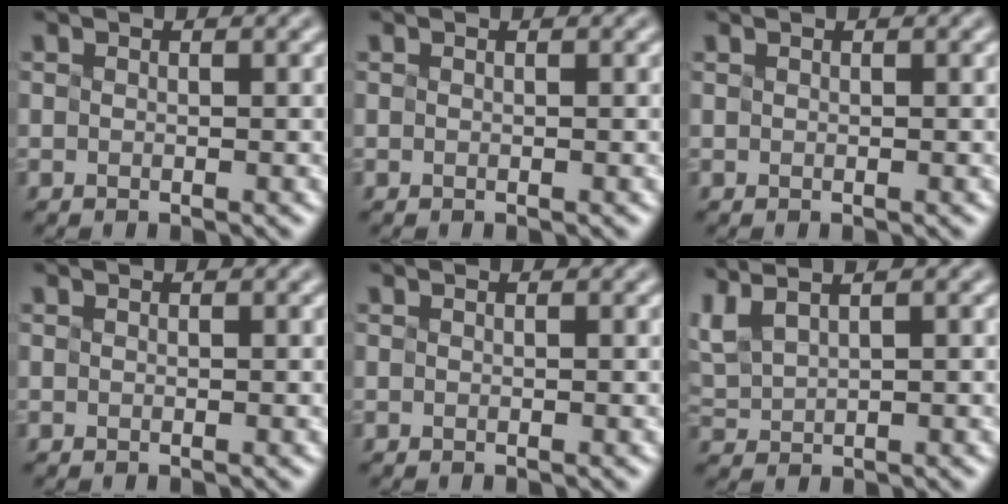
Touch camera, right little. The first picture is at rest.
{"total": 0.0}
{"total": 0.9, "force": [0.6, 0.5, 0.5], "torque": [-0.003, 0.012, 0.005]}
{"total": 0.0}
{"total": 0.0}
{"total": 2.3, "force": [1.8, 0.4, 1.3], "torque": [-0.058, 0.025, 0.060]}